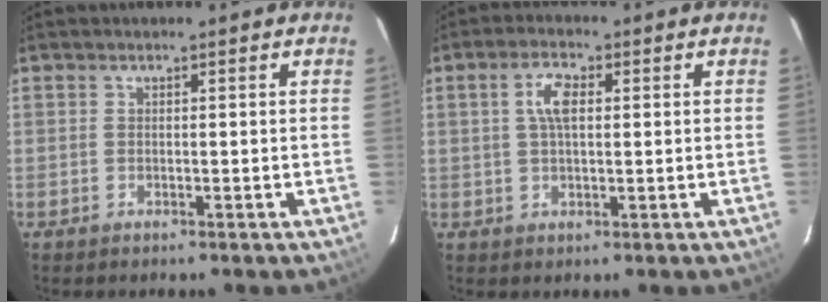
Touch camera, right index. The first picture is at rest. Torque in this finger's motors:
{"motor_torque": [0.18, -0.06, 0.18, 0.09]}